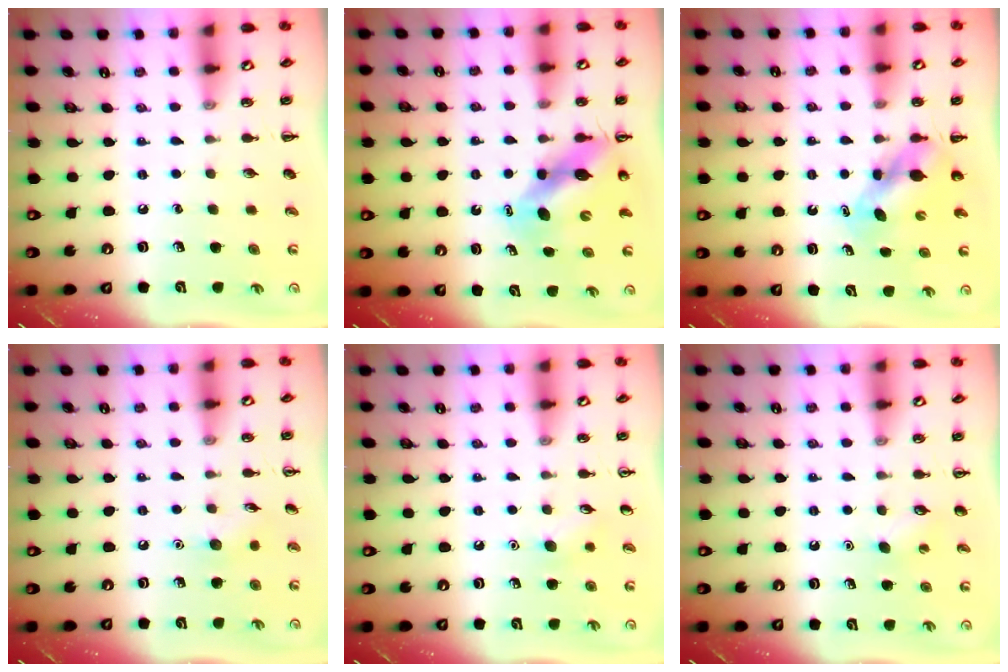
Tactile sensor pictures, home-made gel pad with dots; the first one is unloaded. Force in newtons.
{"total": 10.0, "press": 9.6, "slide": 2.7}
{"total": 5.7, "press": 5.6, "slide": 0.7}
{"total": 5.9, "press": 5.7, "slide": 1.6}
{"total": 5.4, "press": 5.2, "slide": 1.4}
{"total": 2.9, "press": 2.8, "slide": 0.7}